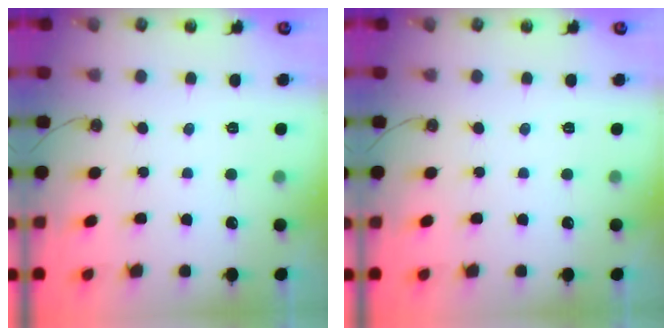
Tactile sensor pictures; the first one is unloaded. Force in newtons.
{"total": 0.0}